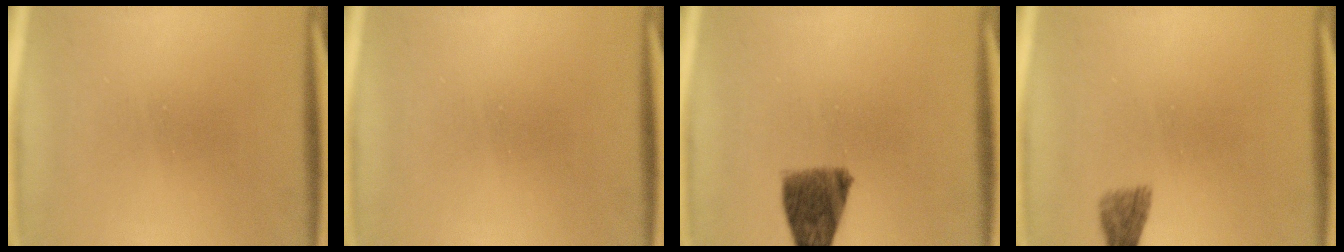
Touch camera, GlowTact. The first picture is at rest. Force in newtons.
{"total": 0.0}
{"total": 8.2}
{"total": 1.9}